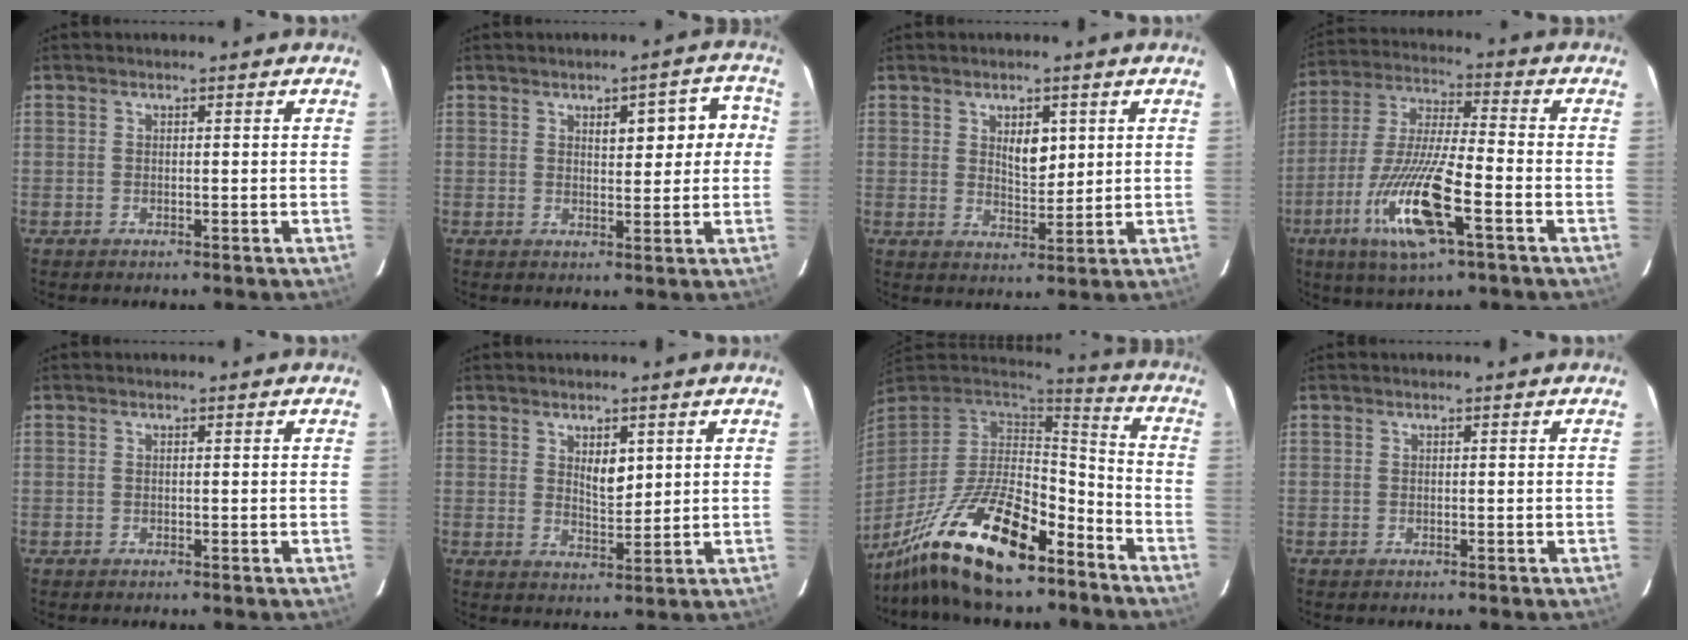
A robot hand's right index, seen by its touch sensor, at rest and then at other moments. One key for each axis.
{"total": 6.5, "fx": 1.6, "fy": 2.5, "fz": 5.8, "tx": -0.068, "ty": 0.024, "tz": 0.022}
{"total": 4.6, "fx": 1.7, "fy": 2.1, "fz": 3.7, "tx": -0.060, "ty": -0.003, "tz": 0.032}
{"total": 16.0, "fx": -6.6, "fy": 1.9, "fz": 14.5, "tx": -0.295, "ty": -0.021, "tz": -0.118}
{"total": 0.0}
{"total": 4.0, "fx": 1.6, "fy": 1.7, "fz": 3.2, "tx": -0.055, "ty": -0.005, "tz": 0.031}
{"total": 21.1, "fx": -14.9, "fy": 6.1, "fz": 13.6, "tx": -0.258, "ty": -0.003, "tz": -0.264}
{"total": 0.0}